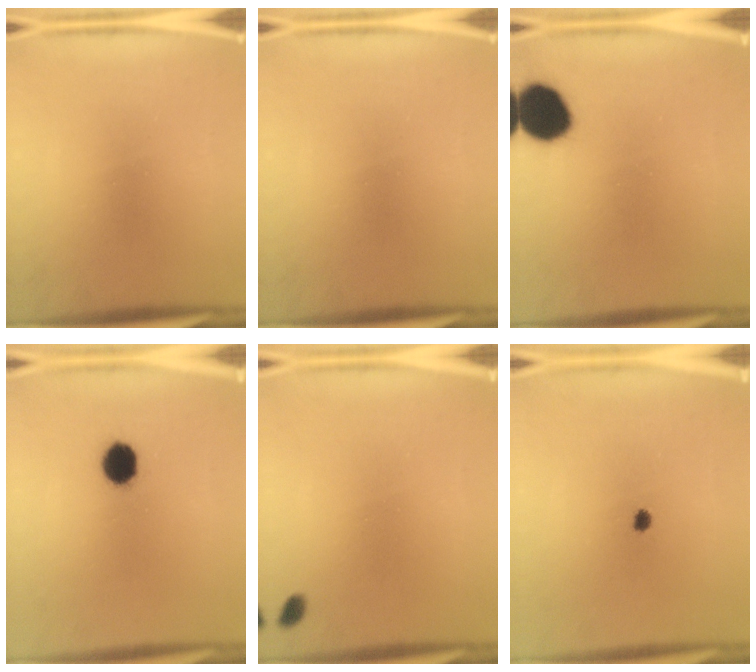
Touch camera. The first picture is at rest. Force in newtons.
{"total": 0.0}
{"total": 12.2}
{"total": 6.2}
{"total": 1.2}
{"total": 1.5}